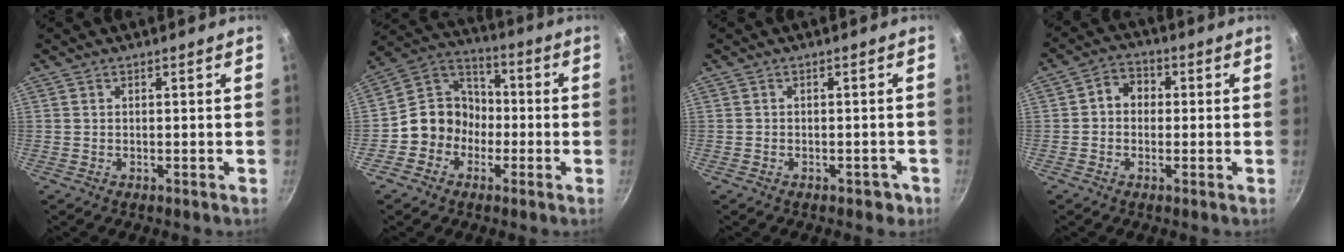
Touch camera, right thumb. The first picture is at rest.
{"total": 10.5, "force": [-2.9, 9.3, 3.8], "torque": [-0.019, 0.046, -0.071]}
{"total": 2.4, "force": [-1.3, 1.6, 1.2], "torque": [0.000, 0.023, 0.000]}
{"total": 5.1, "force": [0.2, 4.3, 2.7], "torque": [-0.019, 0.010, -0.010]}